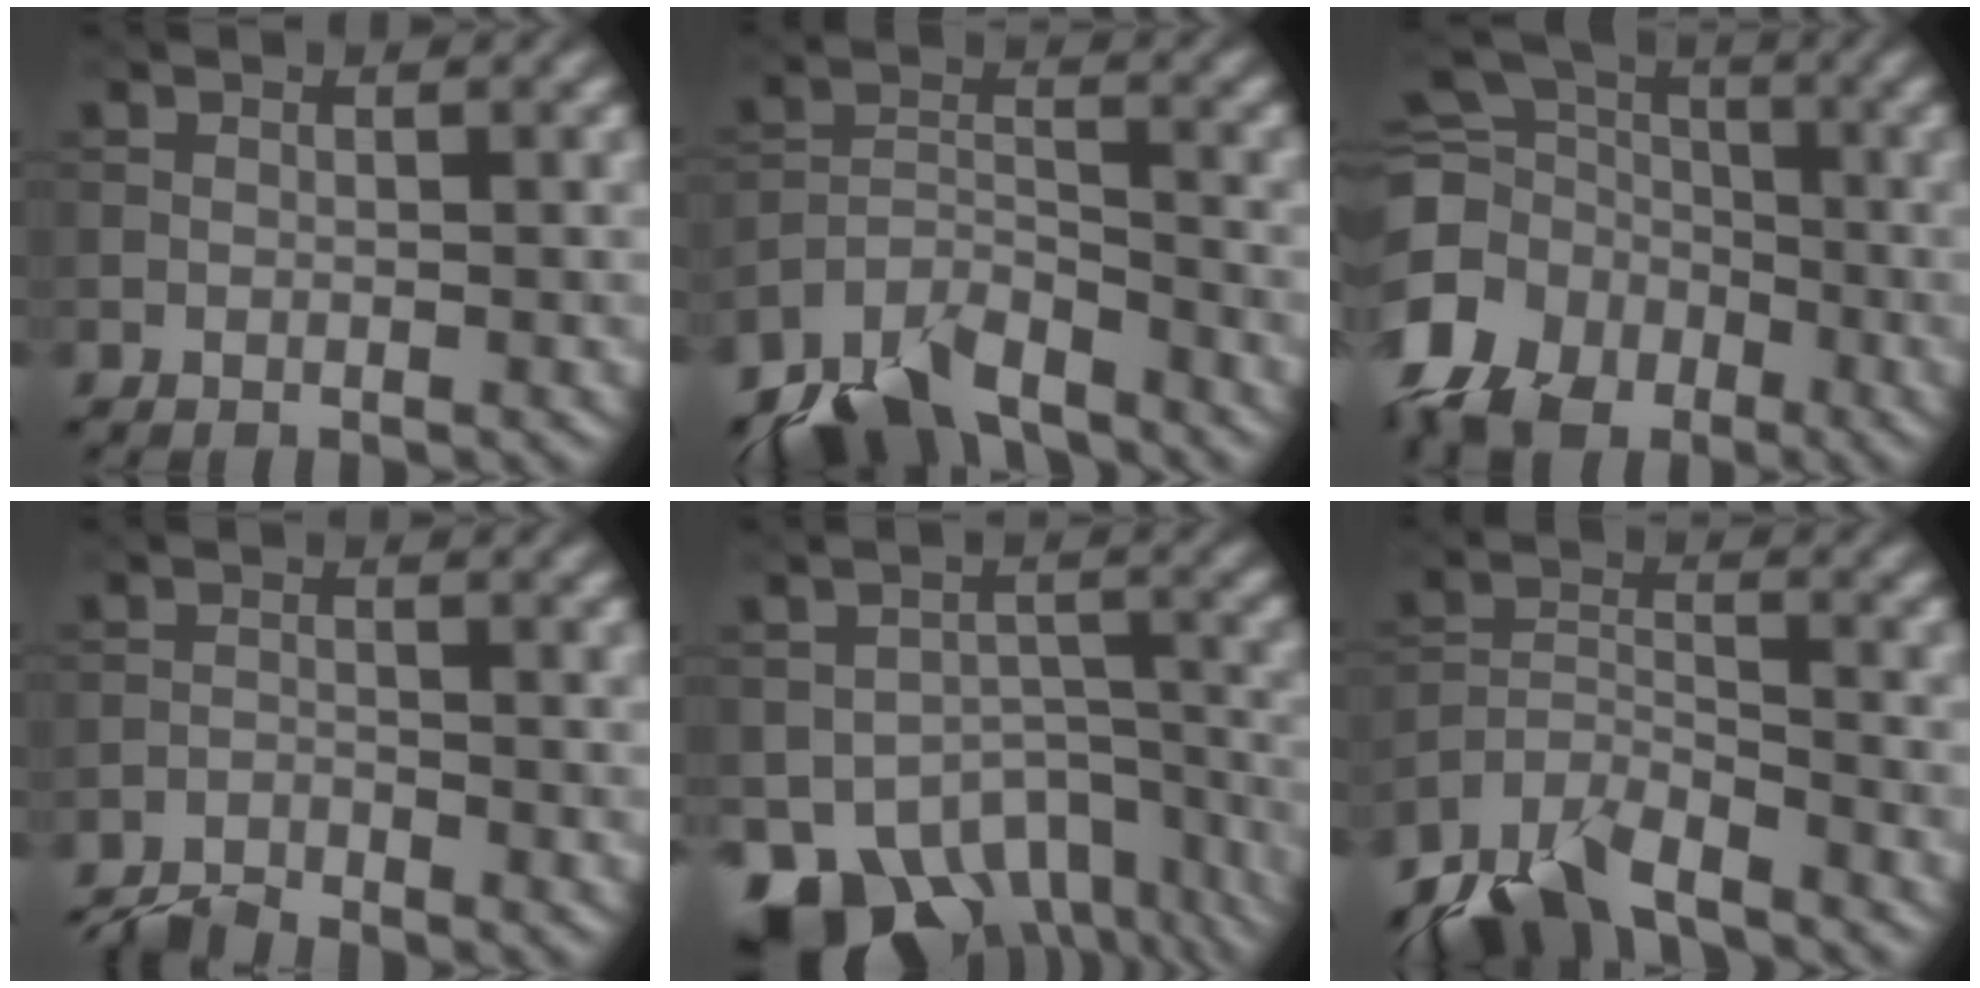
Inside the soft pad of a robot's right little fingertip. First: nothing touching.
{"total": 6.9, "force": [-5.8, 2.6, 2.7], "torque": [-0.042, -0.009, -0.119]}
{"total": 14.1, "force": [-7.1, 10.5, 6.3], "torque": [-0.148, -0.036, -0.127]}
{"total": 2.8, "force": [-2.8, 0.3, 0.5], "torque": [-0.009, -0.005, -0.061]}
{"total": 10.6, "force": [-7.0, 6.3, 4.8], "torque": [-0.076, -0.021, -0.094]}
{"total": 6.2, "force": [-5.3, 2.0, 2.4], "torque": [-0.039, -0.008, -0.110]}